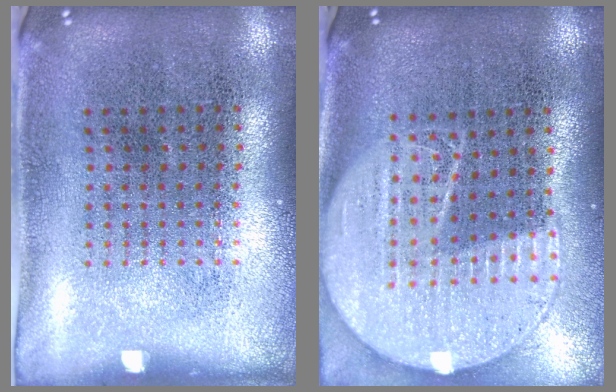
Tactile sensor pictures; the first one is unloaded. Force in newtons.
{"total": 2.1, "press": 1.8, "slide": 1.1}